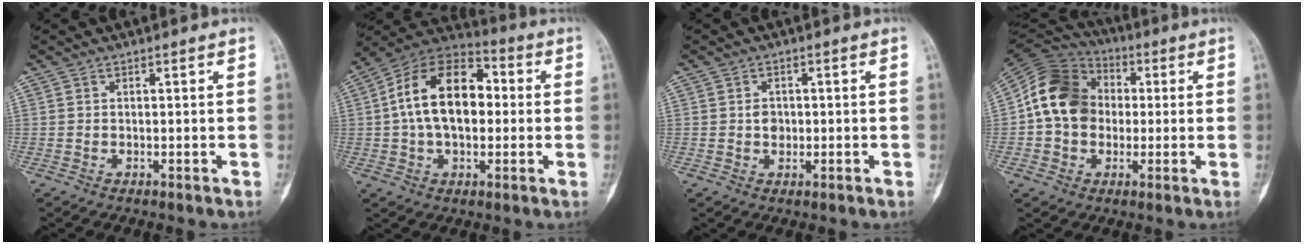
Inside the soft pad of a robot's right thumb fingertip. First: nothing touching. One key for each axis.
{"total": 17.3, "fx": 1.2, "fy": 10.7, "fz": 13.6, "tx": -0.210, "ty": 0.037, "tz": 0.012}
{"total": 2.3, "fx": 0.0, "fy": 2.1, "fz": 1.0, "tx": -0.001, "ty": 0.005, "tz": 0.000}
{"total": 13.8, "fx": 0.3, "fy": 11.0, "fz": 8.3, "tx": -0.132, "ty": 0.031, "tz": -0.007}